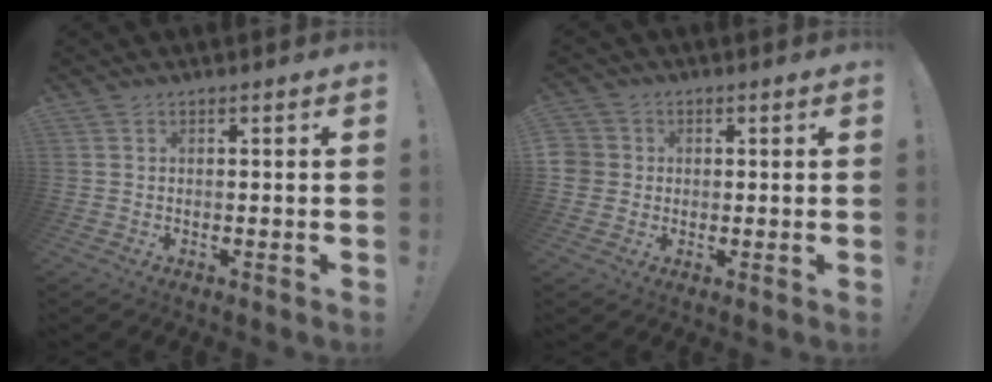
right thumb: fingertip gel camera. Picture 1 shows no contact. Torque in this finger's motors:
{"motor_torque": [-0.11, -0.01, -0.08, 0.16, -0.01]}